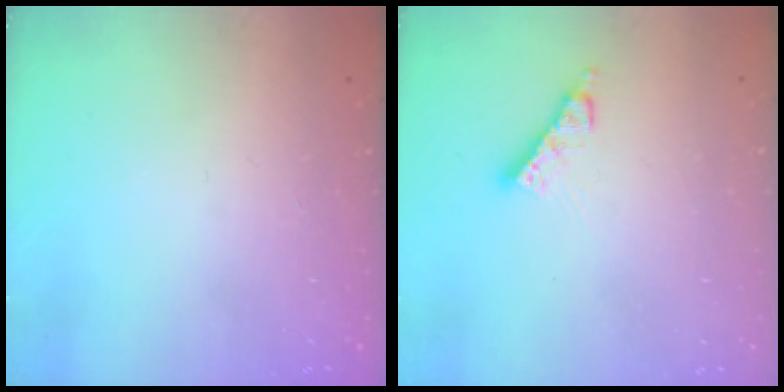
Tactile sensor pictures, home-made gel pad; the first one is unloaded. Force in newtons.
{"total": 6.1, "press": 6.1, "slide": 0.4}